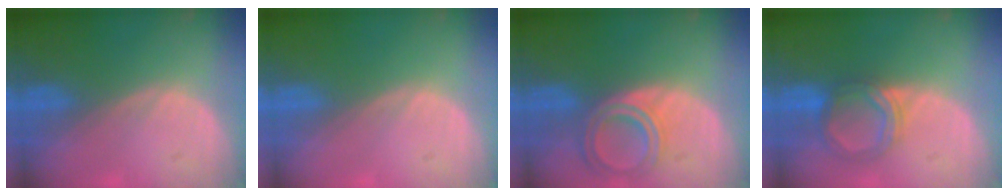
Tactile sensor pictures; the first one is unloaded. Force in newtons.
{"total": 0.0}
{"total": 6.5, "press": 5.9, "slide": 2.8}
{"total": 5.4, "press": 5.1, "slide": 1.6}